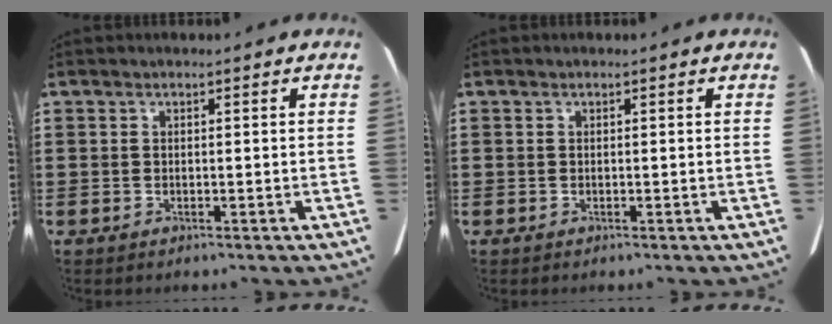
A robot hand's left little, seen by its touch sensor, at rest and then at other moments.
{"total": 0.0}